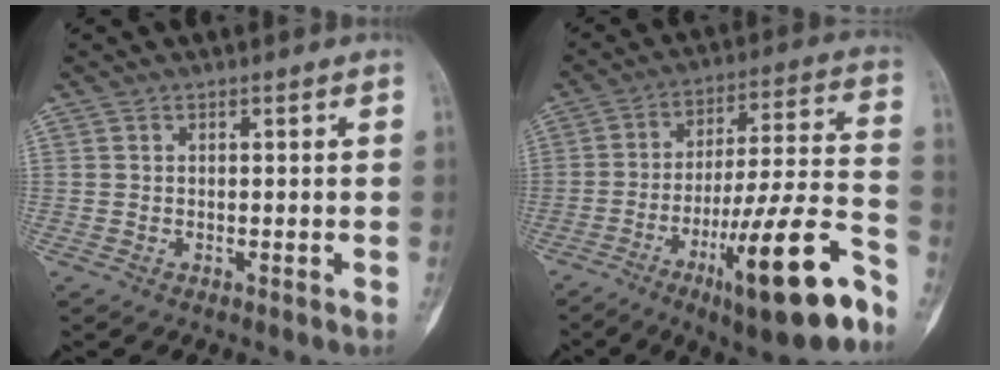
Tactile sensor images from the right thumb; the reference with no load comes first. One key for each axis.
{"total": 21.5, "fx": -11.5, "fy": 3.5, "fz": 17.8, "tx": -0.281, "ty": 0.057, "tz": -0.178}